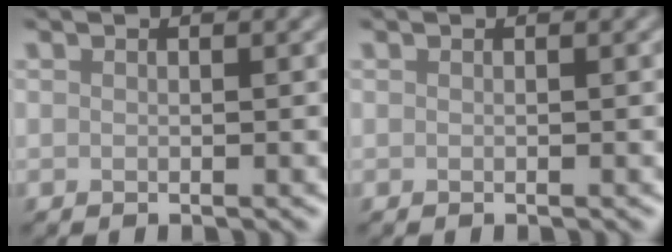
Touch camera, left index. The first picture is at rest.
{"total": 0.0}